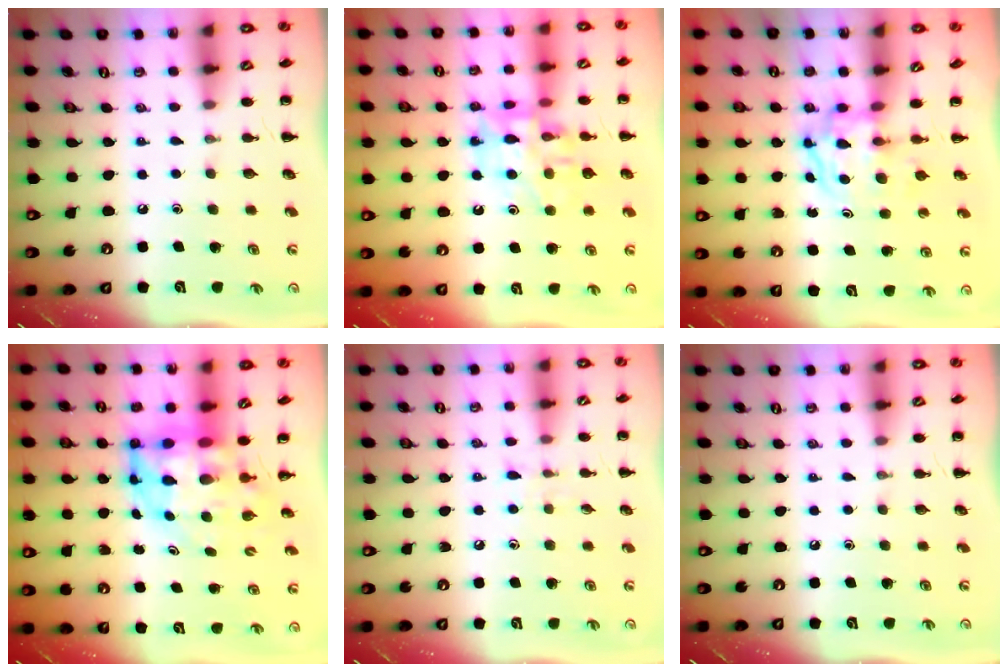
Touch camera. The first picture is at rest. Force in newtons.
{"total": 13.4, "press": 13.3, "slide": 2.0}
{"total": 3.7, "press": 3.7, "slide": 0.4}
{"total": 8.2, "press": 7.9, "slide": 2.1}
{"total": 5.4, "press": 4.9, "slide": 2.1}
{"total": 0.0}